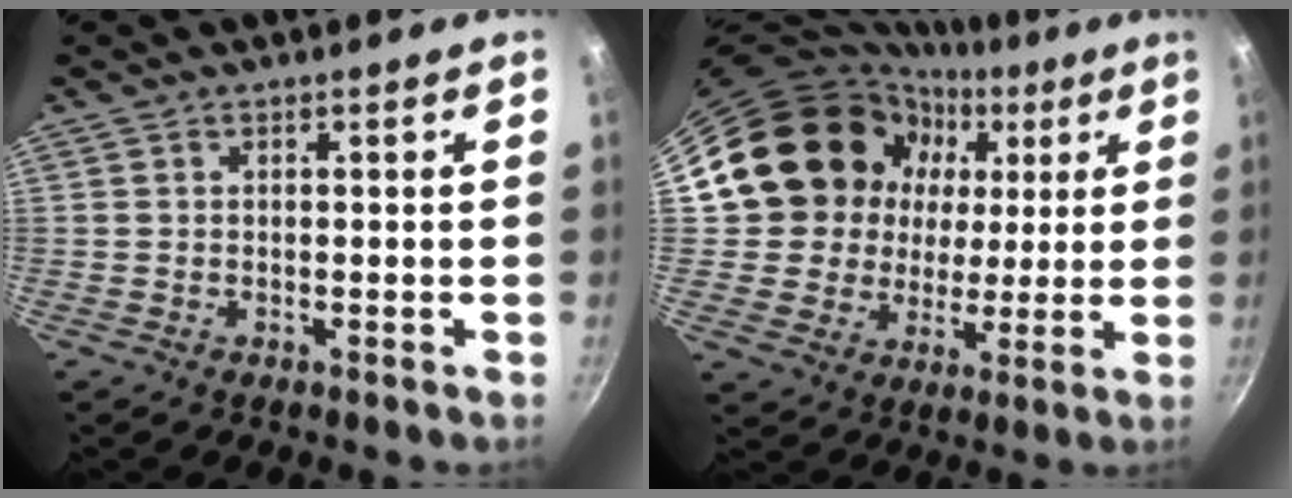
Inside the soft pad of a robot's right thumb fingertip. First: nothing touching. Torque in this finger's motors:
{"motor_torque": [0.43, 4.58, 0.87, -0.53, 0.25]}